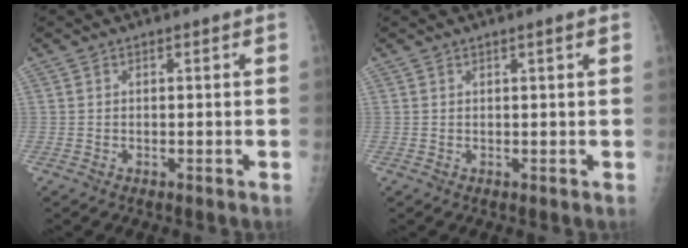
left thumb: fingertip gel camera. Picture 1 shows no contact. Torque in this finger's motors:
{"motor_torque": [-0.32, -0.09, 0.06, 0.08, 0.03]}